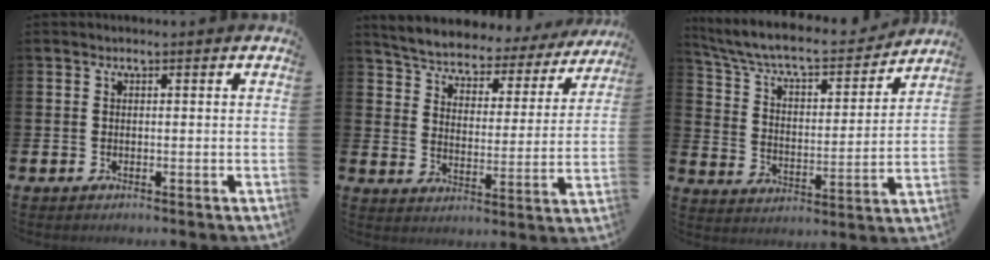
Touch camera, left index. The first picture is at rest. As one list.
[{"total": 4.5, "force": [4.4, 1.0, 0.4], "torque": [-0.040, -0.041, 0.069]}, {"total": 8.3, "force": [7.5, 1.8, 3.0], "torque": [-0.093, -0.054, 0.125]}]